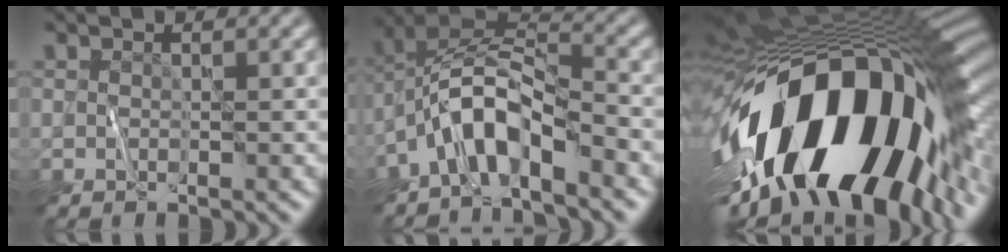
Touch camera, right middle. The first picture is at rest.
{"total": 6.5, "force": [-3.8, 2.2, 4.8], "torque": [-0.086, 0.011, -0.082]}
{"total": 19.4, "force": [-4.5, 9.4, 16.4], "torque": [-0.286, -0.019, -0.074]}